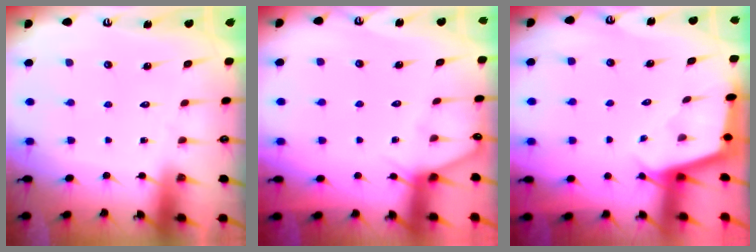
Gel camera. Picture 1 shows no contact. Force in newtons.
{"total": 4.2, "press": 4.2, "slide": 0.5}
{"total": 2.1, "press": 2.1, "slide": 0.2}